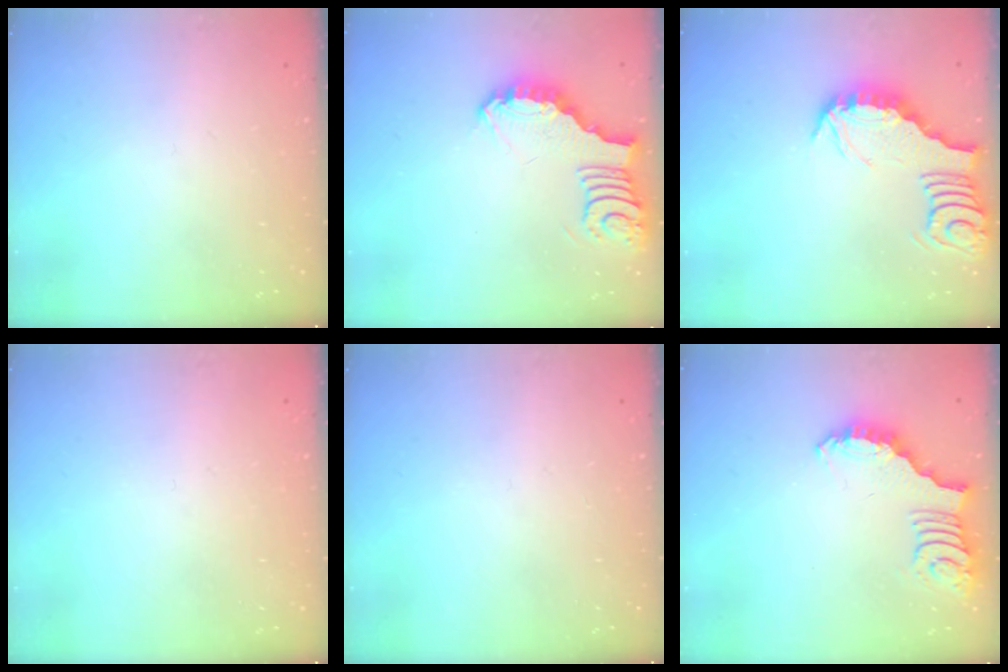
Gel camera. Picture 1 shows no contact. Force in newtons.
{"total": 4.0, "press": 4.0, "slide": 0.3}
{"total": 3.5, "press": 3.5, "slide": 0.3}
{"total": 0.0}
{"total": 0.0}
{"total": 2.7, "press": 2.7, "slide": 0.5}